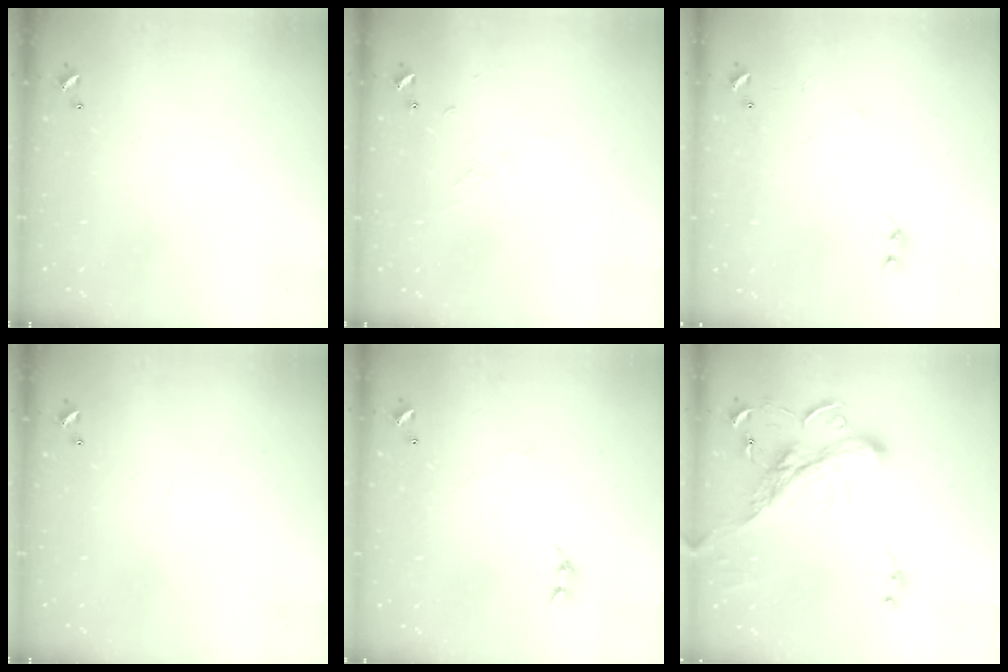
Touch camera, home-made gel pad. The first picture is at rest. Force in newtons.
{"total": 6.5, "press": 6.4, "slide": 0.9}
{"total": 5.4, "press": 5.4, "slide": 0.7}
{"total": 0.0}
{"total": 0.9, "press": 0.8, "slide": 0.4}
{"total": 3.9, "press": 3.7, "slide": 1.3}